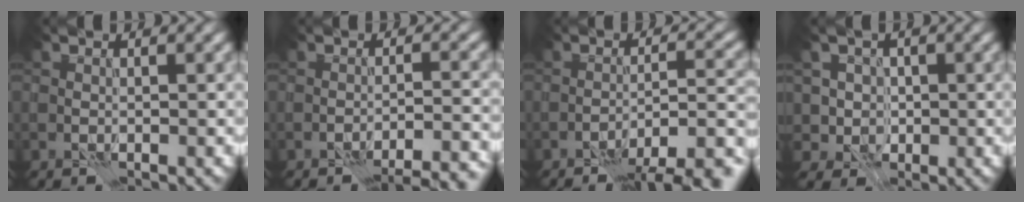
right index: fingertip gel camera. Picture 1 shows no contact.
{"total": 6.6, "force": [-6.0, 1.3, 2.3], "torque": [-0.021, 0.015, -0.067]}
{"total": 8.4, "force": [-6.8, 1.9, 4.5], "torque": [-0.054, 0.003, -0.088]}
{"total": 3.4, "force": [0.2, 3.3, 0.6], "torque": [0.006, 0.014, -0.006]}